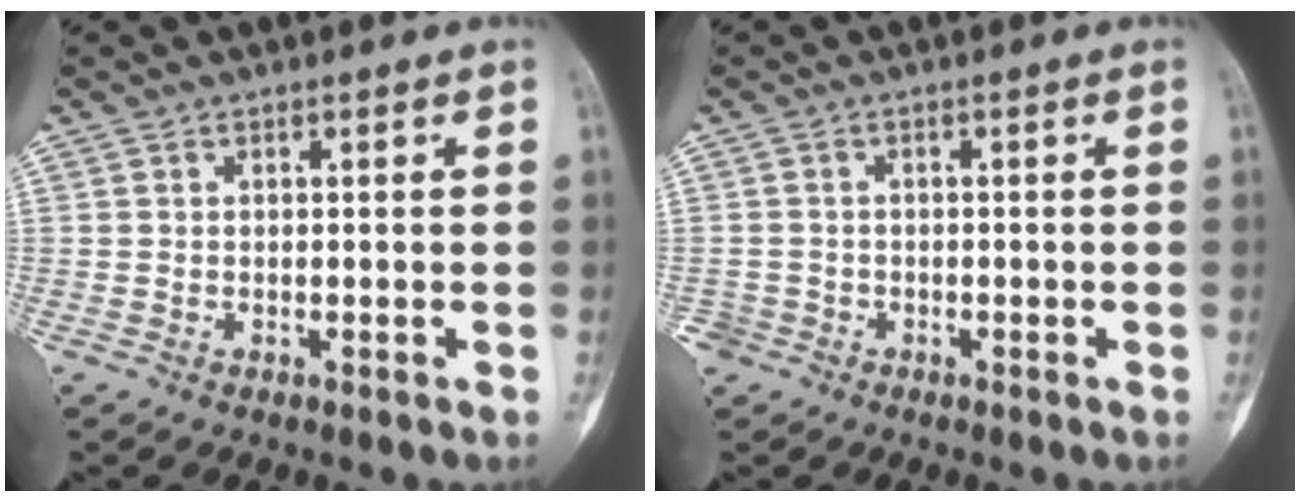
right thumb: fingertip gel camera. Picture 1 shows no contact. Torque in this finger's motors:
{"motor_torque": [-0.16, -0.15, -0.03, -0.18, -0.04]}